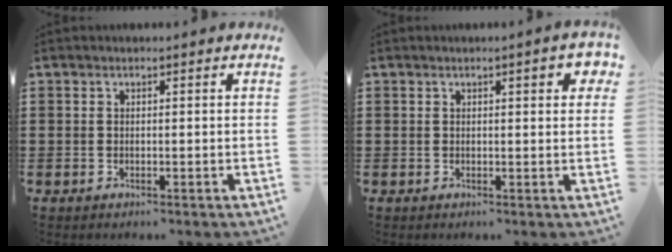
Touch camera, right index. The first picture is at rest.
{"total": 2.4, "force": [0.8, 0.5, 2.2], "torque": [-0.027, -0.001, 0.009]}